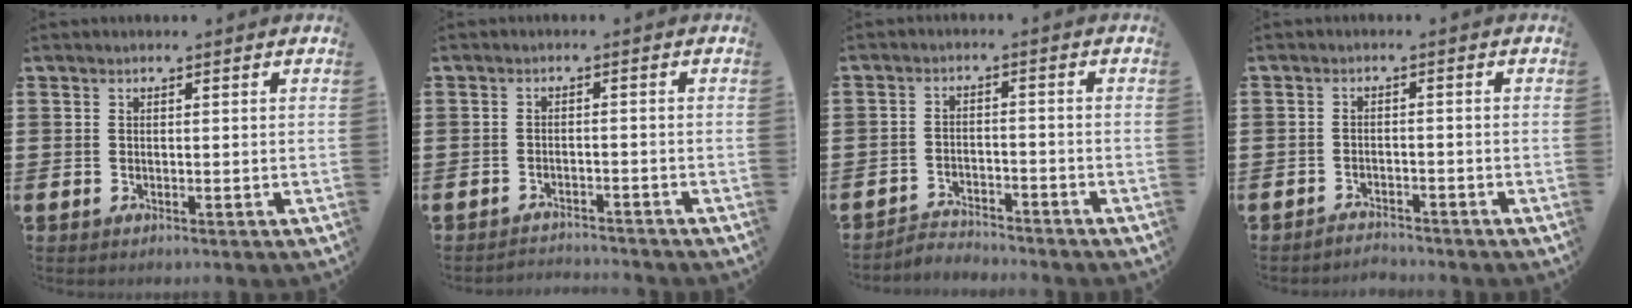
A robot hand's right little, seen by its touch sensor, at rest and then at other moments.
{"total": 1.8, "force": [-1.8, -0.1, -0.2], "torque": [-0.002, 0.003, -0.040]}
{"total": 2.8, "force": [-2.7, 0.3, -0.2], "torque": [-0.005, 0.003, -0.061]}
{"total": 2.0, "force": [-1.9, 0.0, -0.2], "torque": [-0.003, 0.005, -0.044]}